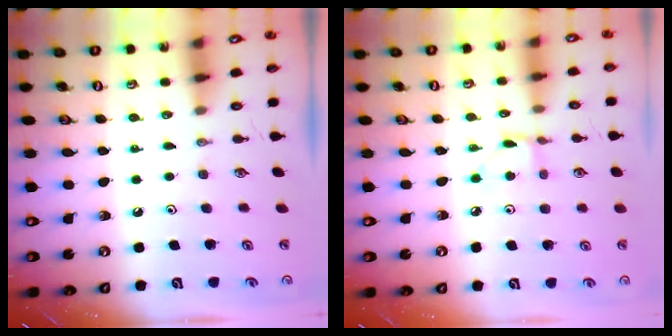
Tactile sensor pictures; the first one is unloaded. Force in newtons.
{"total": 3.0, "press": 3.0, "slide": 0.4}